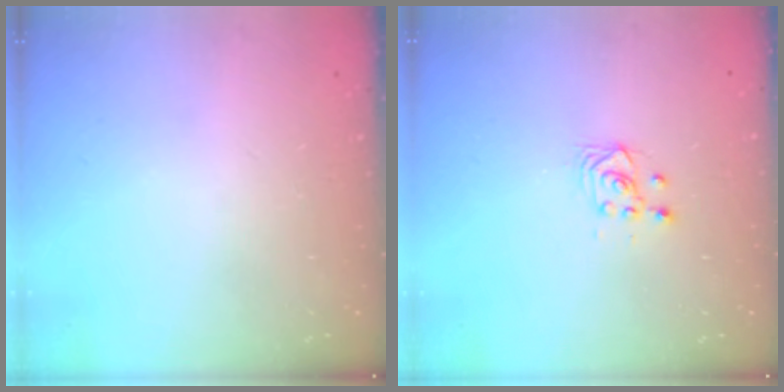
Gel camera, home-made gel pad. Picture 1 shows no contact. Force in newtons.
{"total": 3.2, "press": 3.1, "slide": 0.7}